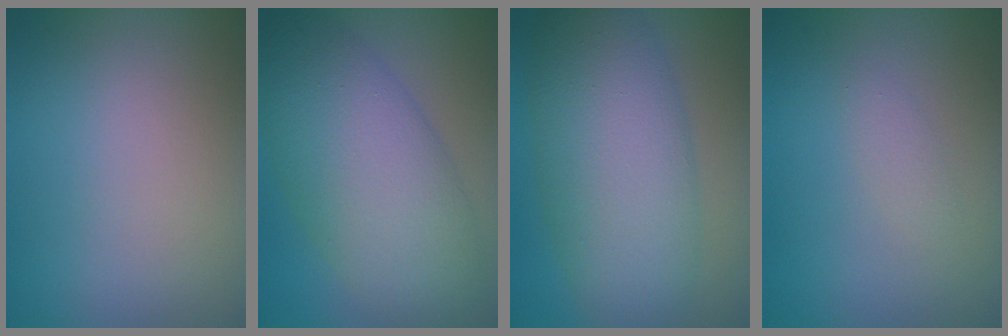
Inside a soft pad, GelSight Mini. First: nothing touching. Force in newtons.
{"total": 10.4, "press": 10.4, "slide": 0.2}
{"total": 9.6, "press": 9.6, "slide": 0.3}
{"total": 1.0, "press": 1.0, "slide": 0.0}